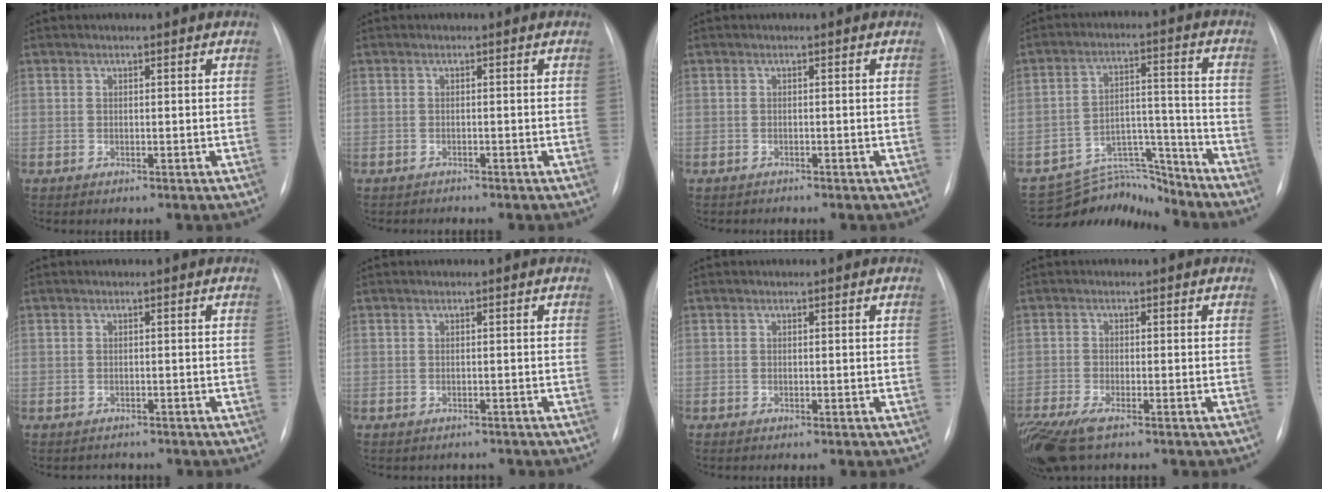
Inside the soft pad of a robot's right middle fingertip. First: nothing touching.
{"total": 0.8, "force": [-0.8, 0.2, -0.2], "torque": [-0.002, -0.001, -0.014]}
{"total": 0.6, "force": [-0.6, 0.2, -0.1], "torque": [-0.006, -0.001, -0.011]}
{"total": 10.7, "force": [-10.4, 2.2, 0.1], "torque": [0.010, 0.047, -0.170]}
{"total": 1.3, "force": [-1.1, 0.7, -0.2], "torque": [0.001, 0.000, -0.015]}
{"total": 1.8, "force": [-1.5, 0.9, 0.1], "torque": [-0.004, 0.001, -0.020]}
{"total": 0.0}
{"total": 8.9, "force": [-6.0, 2.5, 6.0], "torque": [-0.126, -0.023, -0.106]}